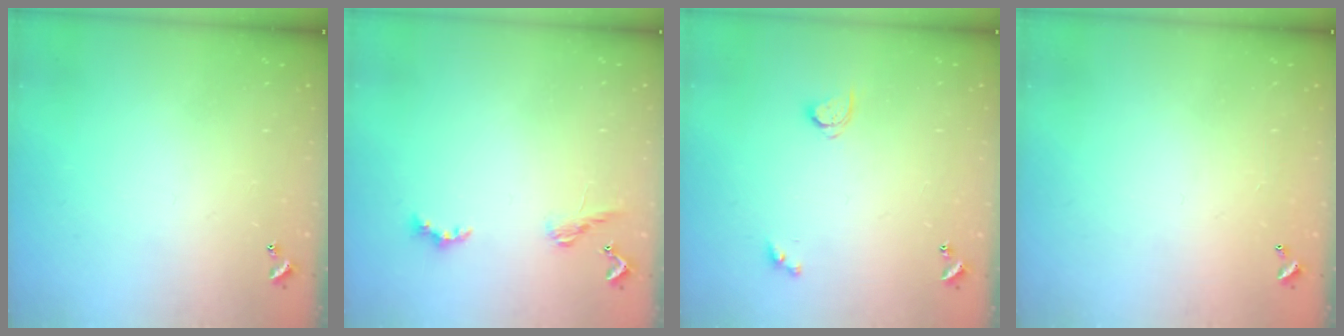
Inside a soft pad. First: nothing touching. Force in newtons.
{"total": 1.9, "press": 1.8, "slide": 0.5}
{"total": 2.9, "press": 2.9, "slide": 0.3}
{"total": 3.0, "press": 3.0, "slide": 0.1}